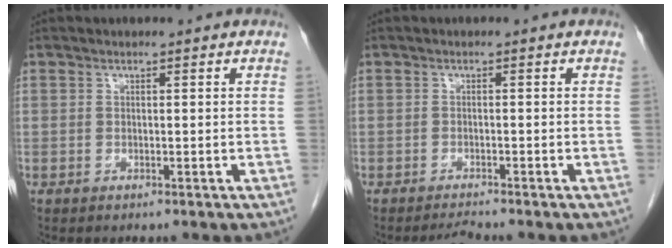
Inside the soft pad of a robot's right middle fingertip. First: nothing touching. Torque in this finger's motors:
{"motor_torque": [0.32, 0.02, 0.00, -0.01]}